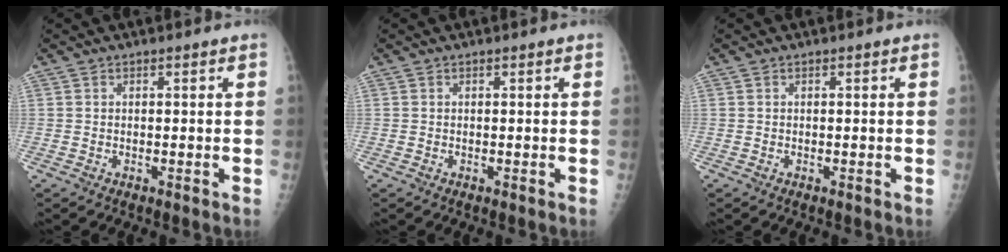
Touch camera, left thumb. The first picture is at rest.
{"total": 0.0}
{"total": 0.0}